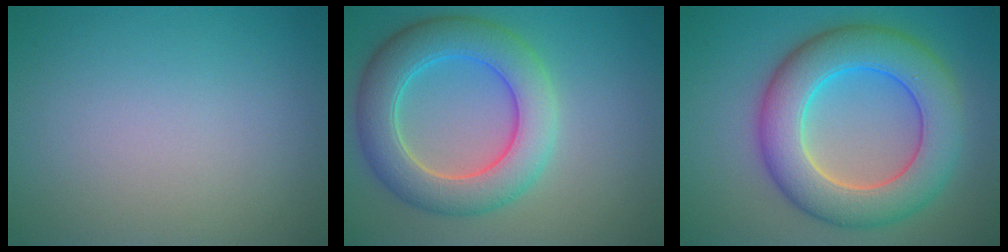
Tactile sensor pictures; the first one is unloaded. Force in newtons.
{"total": 7.3, "press": 7.3, "slide": 0.3}
{"total": 9.3, "press": 9.3, "slide": 0.2}